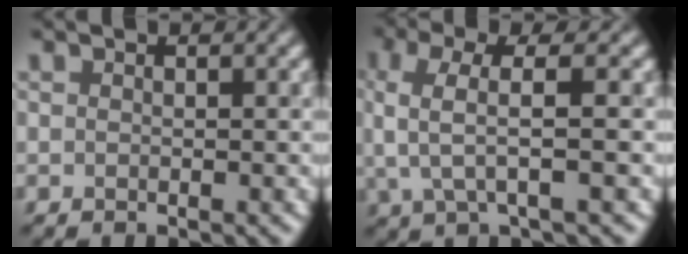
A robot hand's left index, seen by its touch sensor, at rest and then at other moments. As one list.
[{"total": 4.2, "force": [0.5, 1.2, 4.0], "torque": [-0.084, 0.010, 0.011]}]